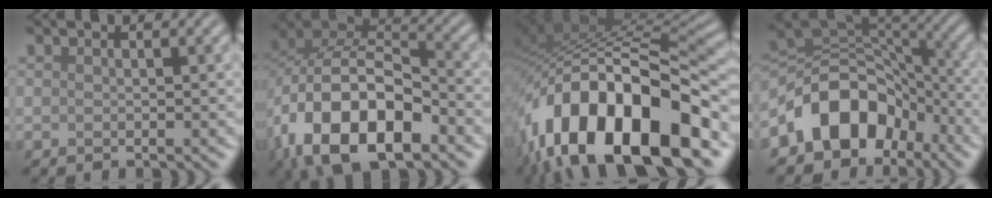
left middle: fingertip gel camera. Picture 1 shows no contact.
{"total": 13.6, "force": [-5.8, 7.6, 9.7], "torque": [-0.183, -0.017, -0.105]}
{"total": 16.9, "force": [-8.7, 7.7, 12.3], "torque": [-0.199, 0.014, -0.144]}
{"total": 8.6, "force": [-4.6, 5.9, 4.3], "torque": [-0.045, 0.010, -0.092]}